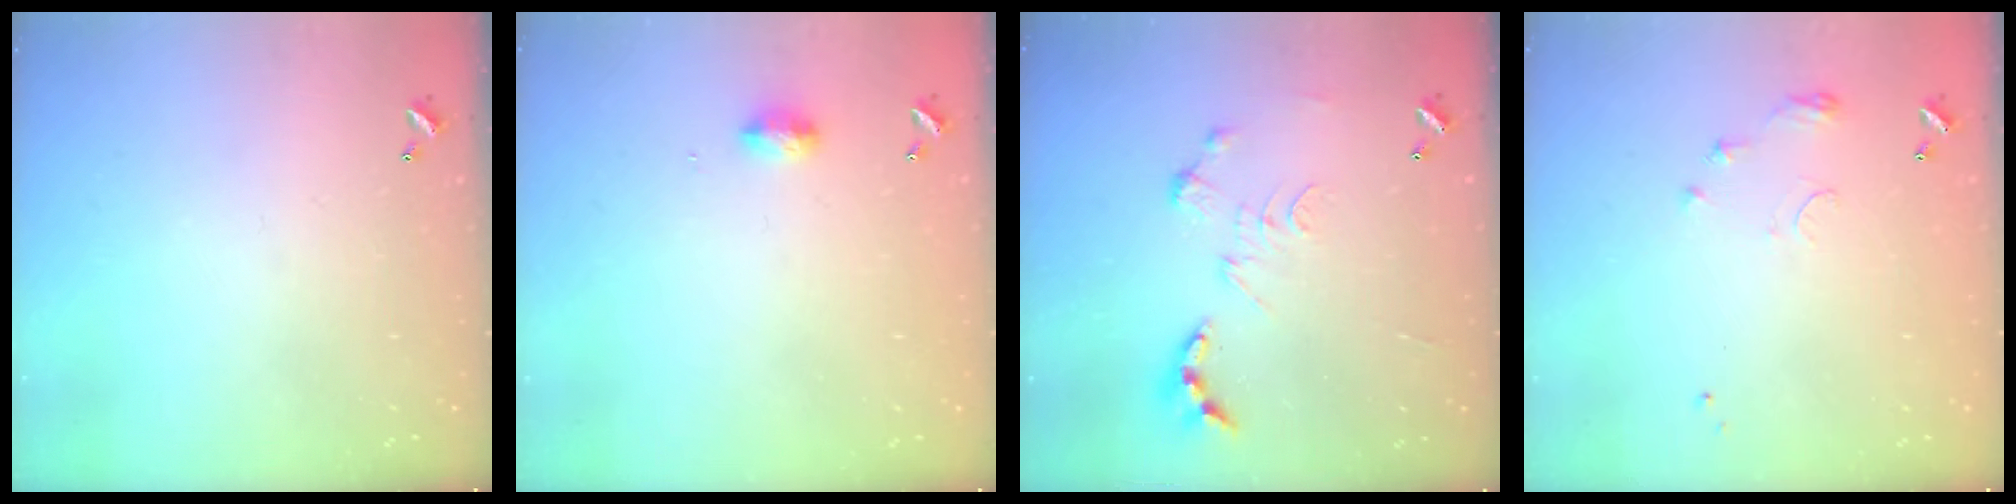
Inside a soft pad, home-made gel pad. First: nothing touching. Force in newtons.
{"total": 4.6, "press": 4.5, "slide": 0.7}
{"total": 0.0}
{"total": 6.3, "press": 6.3, "slide": 0.8}